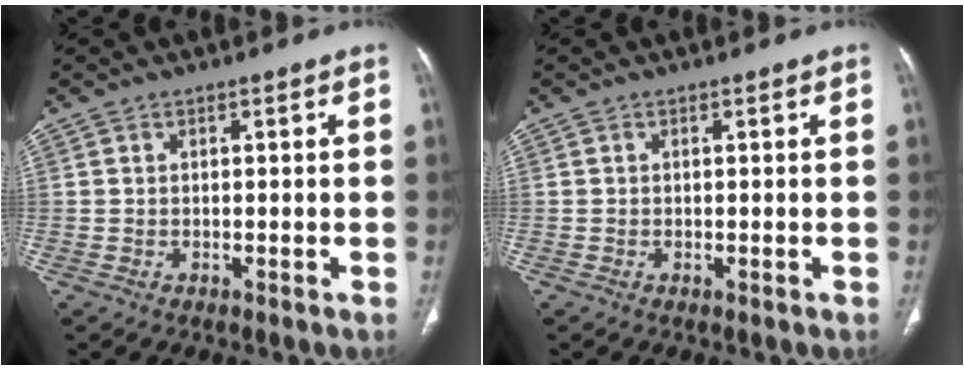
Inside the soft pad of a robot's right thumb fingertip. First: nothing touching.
{"total": 0.0}